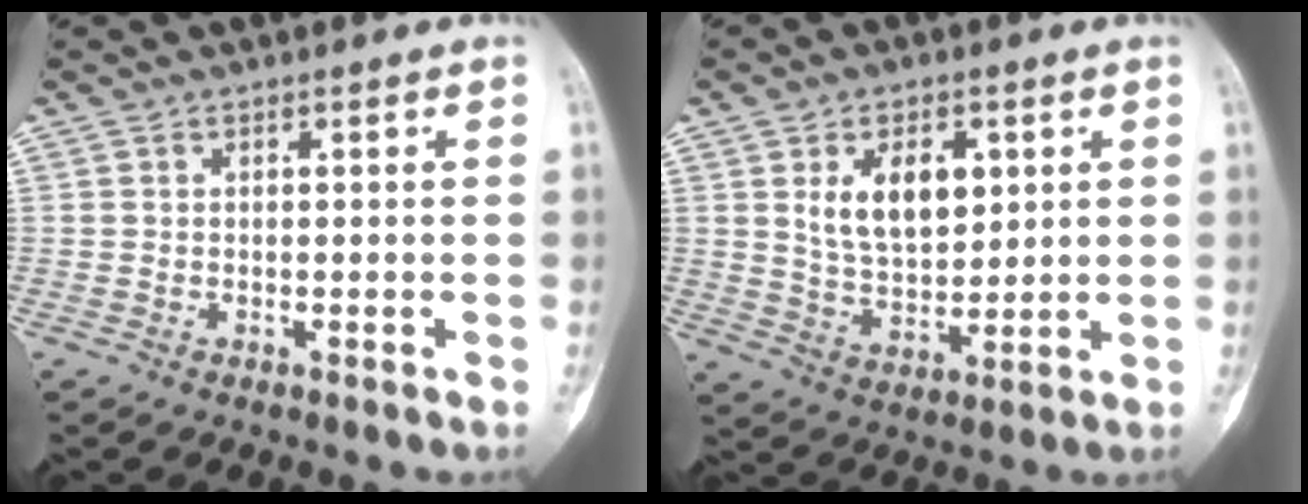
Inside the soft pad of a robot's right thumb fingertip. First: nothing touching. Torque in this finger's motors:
{"motor_torque": [1.27, 1.40, 0.38, -0.17, 0.11]}